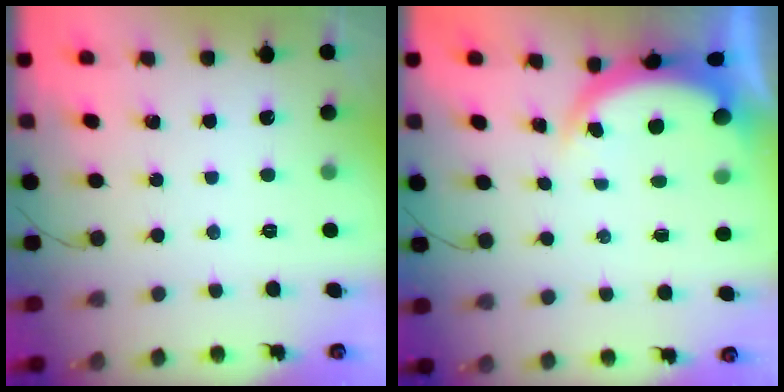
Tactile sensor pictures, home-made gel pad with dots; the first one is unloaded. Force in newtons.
{"total": 4.6, "press": 4.6, "slide": 0.3}